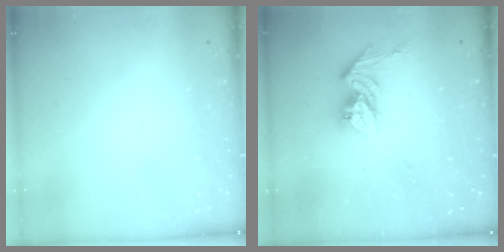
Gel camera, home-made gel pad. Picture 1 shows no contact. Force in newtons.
{"total": 11.2, "press": 11.2, "slide": 0.9}